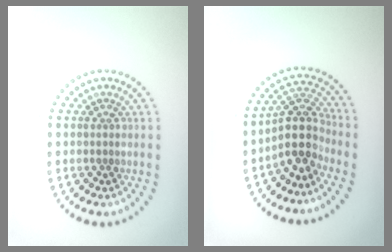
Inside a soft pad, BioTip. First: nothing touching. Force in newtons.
{"total": 4.3, "press": 3.5, "slide": 2.5}